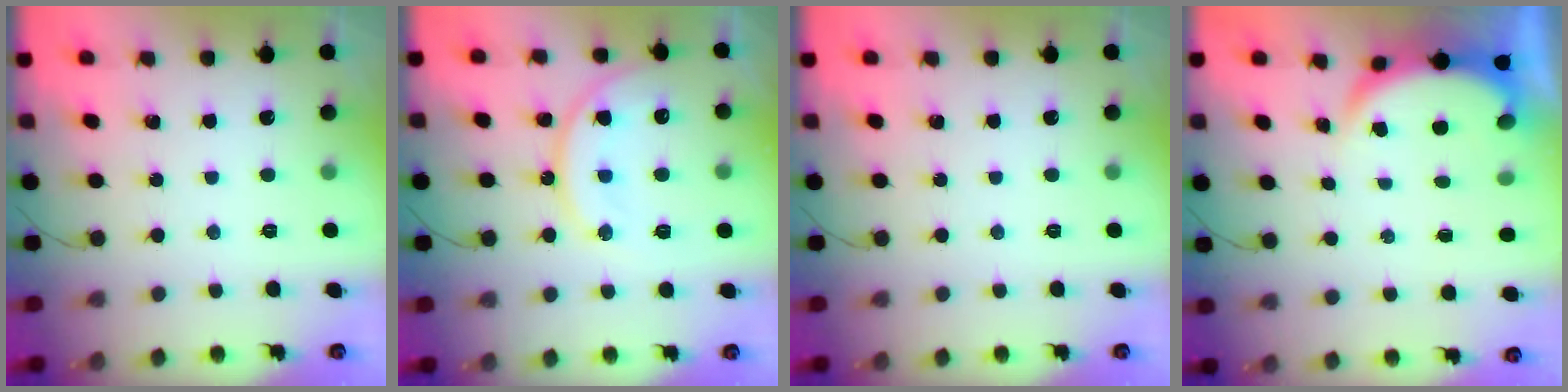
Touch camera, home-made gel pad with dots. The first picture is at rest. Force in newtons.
{"total": 12.8, "press": 12.8, "slide": 0.9}
{"total": 0.0}
{"total": 4.0, "press": 3.9, "slide": 0.6}